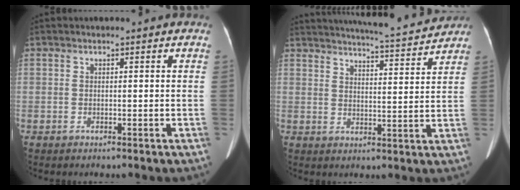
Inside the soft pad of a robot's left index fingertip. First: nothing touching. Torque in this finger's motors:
{"motor_torque": [-0.93, -1.21, -0.53, -0.01]}